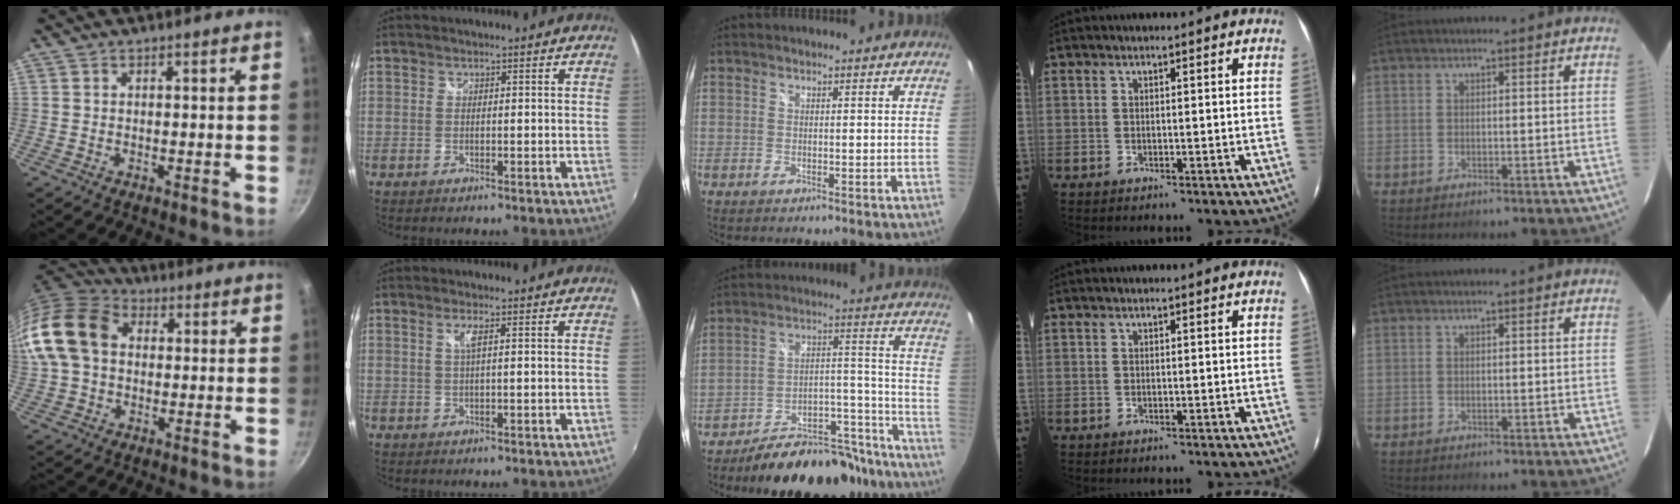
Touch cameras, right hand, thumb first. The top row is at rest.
{"thumb": {"total": 14.9, "force": [1.4, 11.3, 9.6], "torque": [-0.167, 0.033, 0.010]}, "index": {"total": 1.7, "force": [0.4, -0.3, 1.6], "torque": [-0.031, -0.001, 0.007]}, "middle": {"total": 20.0, "force": [-16.9, 7.6, 7.5], "torque": [-0.106, 0.041, -0.222]}}